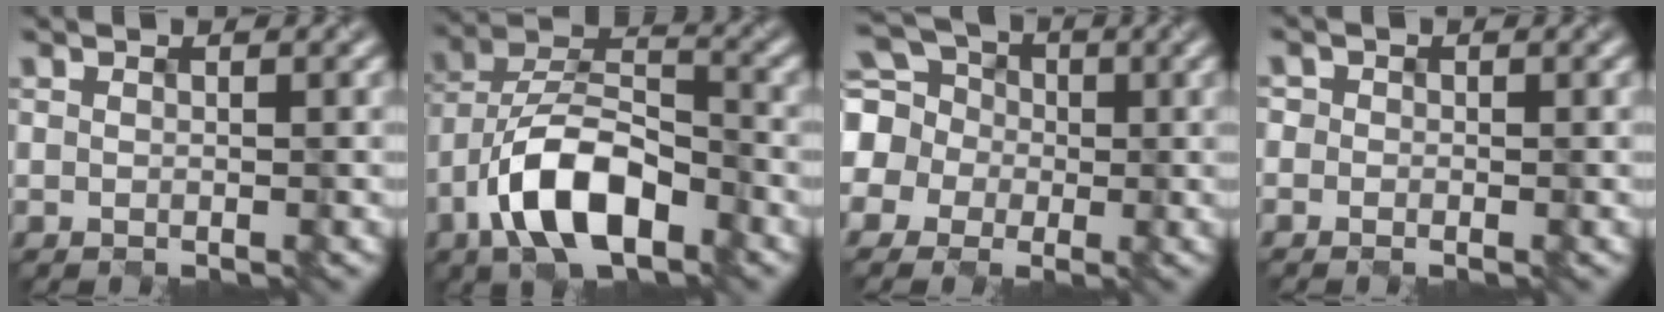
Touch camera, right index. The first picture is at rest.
{"total": 8.1, "force": [-5.5, 3.0, 5.1], "torque": [-0.107, 0.004, -0.083]}
{"total": 6.6, "force": [0.1, 6.4, 1.6], "torque": [-0.074, 0.020, -0.001]}
{"total": 1.5, "force": [-0.9, -0.4, -1.1], "torque": [0.005, -0.010, 0.007]}